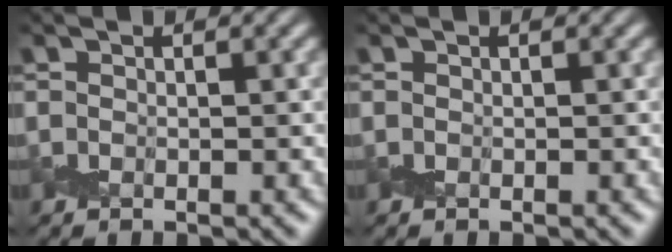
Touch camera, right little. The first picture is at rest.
{"total": 0.0}